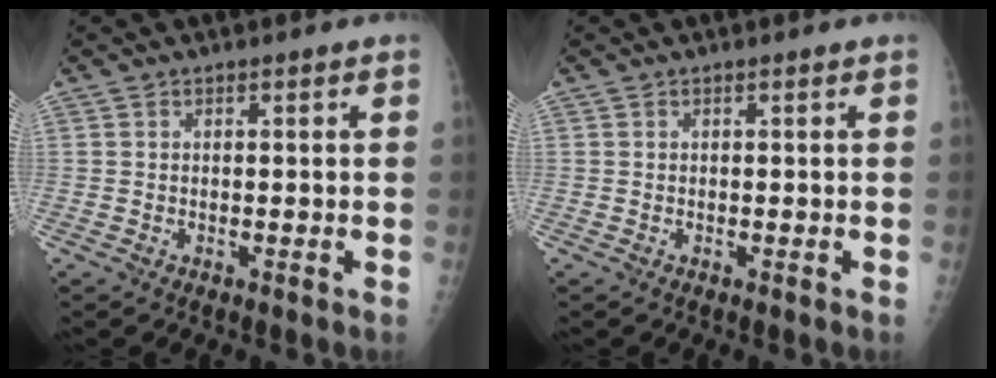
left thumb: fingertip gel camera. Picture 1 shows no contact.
{"total": 0.0}